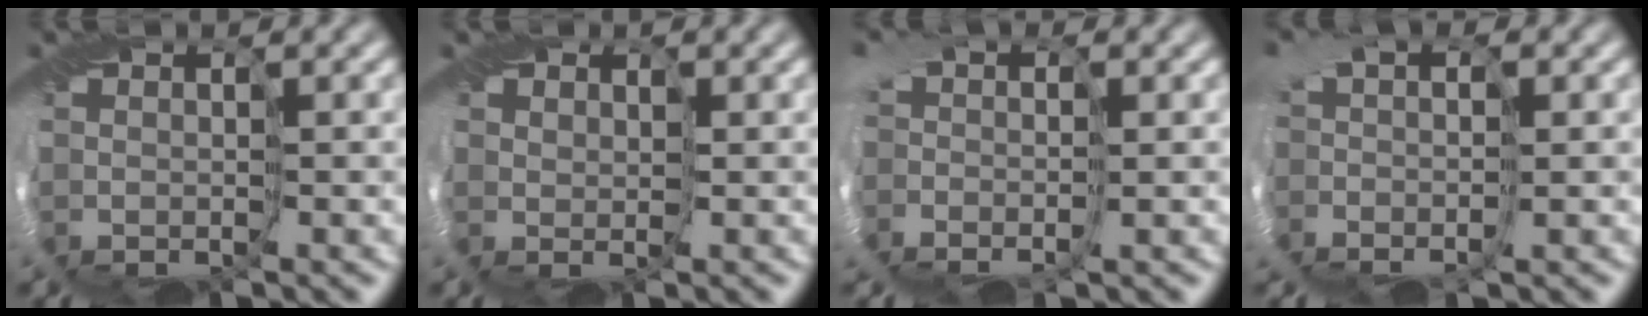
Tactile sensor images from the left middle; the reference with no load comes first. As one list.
[{"total": 2.3, "force": [1.1, 1.9, 0.8], "torque": [-0.014, 0.001, 0.010]}, {"total": 2.9, "force": [-0.6, 2.0, 2.1], "torque": [-0.030, 0.002, -0.014]}, {"total": 2.8, "force": [-0.2, 1.6, 2.2], "torque": [-0.031, 0.005, -0.009]}]